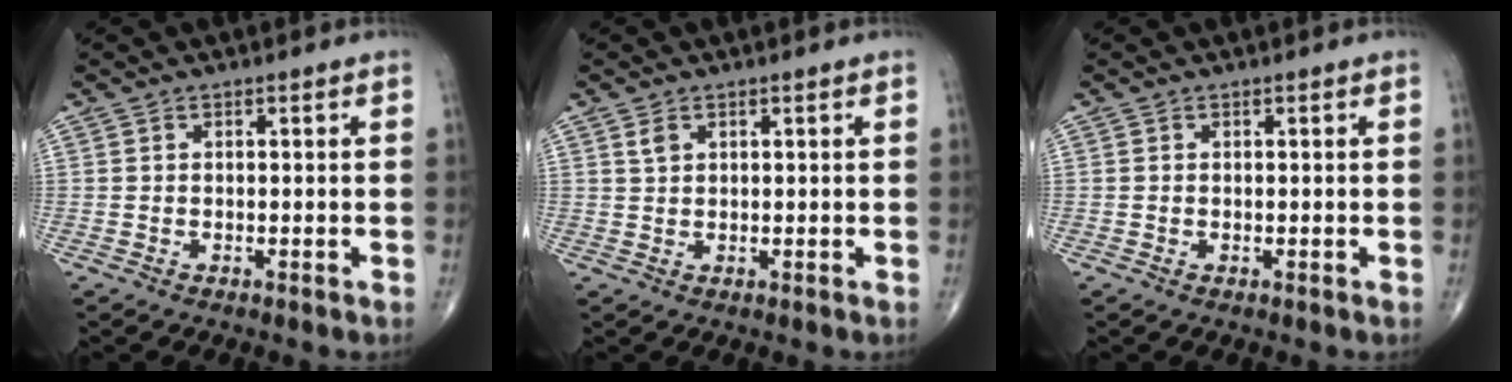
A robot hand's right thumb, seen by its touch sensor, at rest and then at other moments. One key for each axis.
{"total": 1.7, "fx": 0.9, "fy": 1.0, "fz": 0.9, "tx": -0.014, "ty": 0.000, "tz": 0.020}
{"total": 0.0}